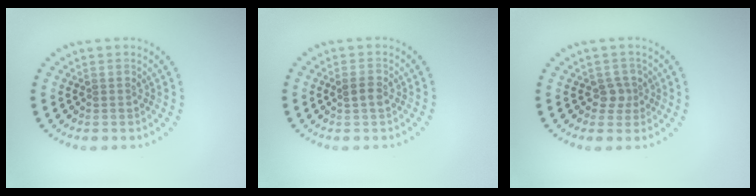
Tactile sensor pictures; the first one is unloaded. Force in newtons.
{"total": 1.3, "press": 1.2, "slide": 0.4}
{"total": 1.7, "press": 1.3, "slide": 1.1}